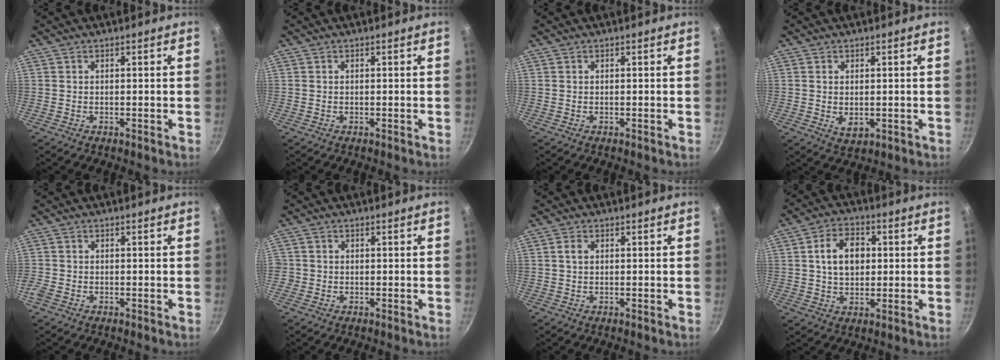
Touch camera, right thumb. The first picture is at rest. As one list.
[{"total": 0.0}, {"total": 0.0}, {"total": 3.3, "force": [0.0, 2.2, 2.5], "torque": [-0.042, -0.009, 0.005]}, {"total": 2.3, "force": [-1.3, 1.7, 1.0], "torque": [-0.027, 0.001, -0.029]}, {"total": 1.7, "force": [-0.4, 1.6, 0.3], "torque": [0.000, 0.006, -0.009]}, {"total": 1.6, "force": [0.3, 1.2, 1.1], "torque": [-0.017, 0.005, 0.005]}, {"total": 9.0, "force": [1.3, 6.4, 6.1], "torque": [-0.082, 0.011, 0.018]}]